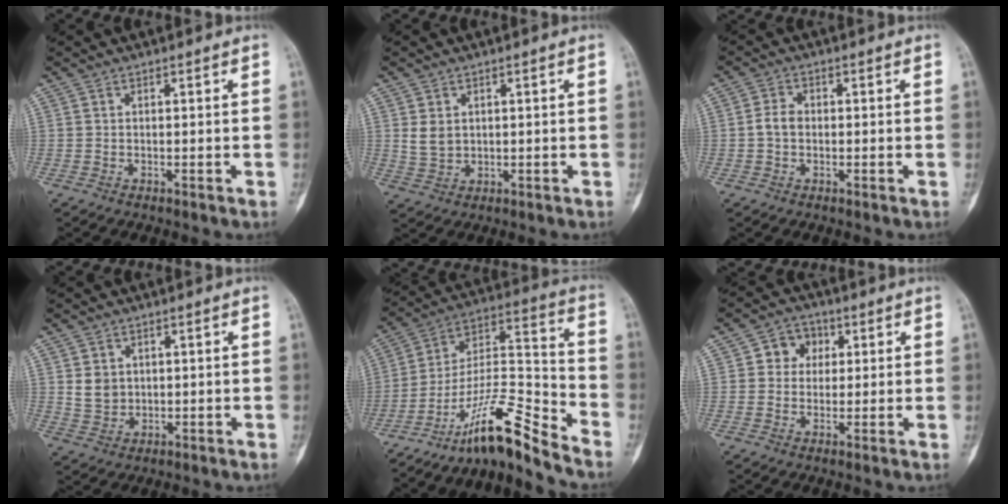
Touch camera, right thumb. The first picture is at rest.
{"total": 3.7, "force": [1.0, 2.9, 2.1], "torque": [-0.028, -0.006, 0.027]}
{"total": 3.0, "force": [-0.3, 2.2, 2.0], "torque": [-0.035, 0.009, -0.011]}
{"total": 4.2, "force": [0.9, 3.6, 2.0], "torque": [-0.019, -0.007, 0.024]}
{"total": 14.9, "force": [-12.3, 1.8, 8.1], "torque": [-0.148, 0.116, -0.220]}
{"total": 5.5, "force": [1.3, 4.9, 2.3], "torque": [0.001, 0.006, 0.013]}